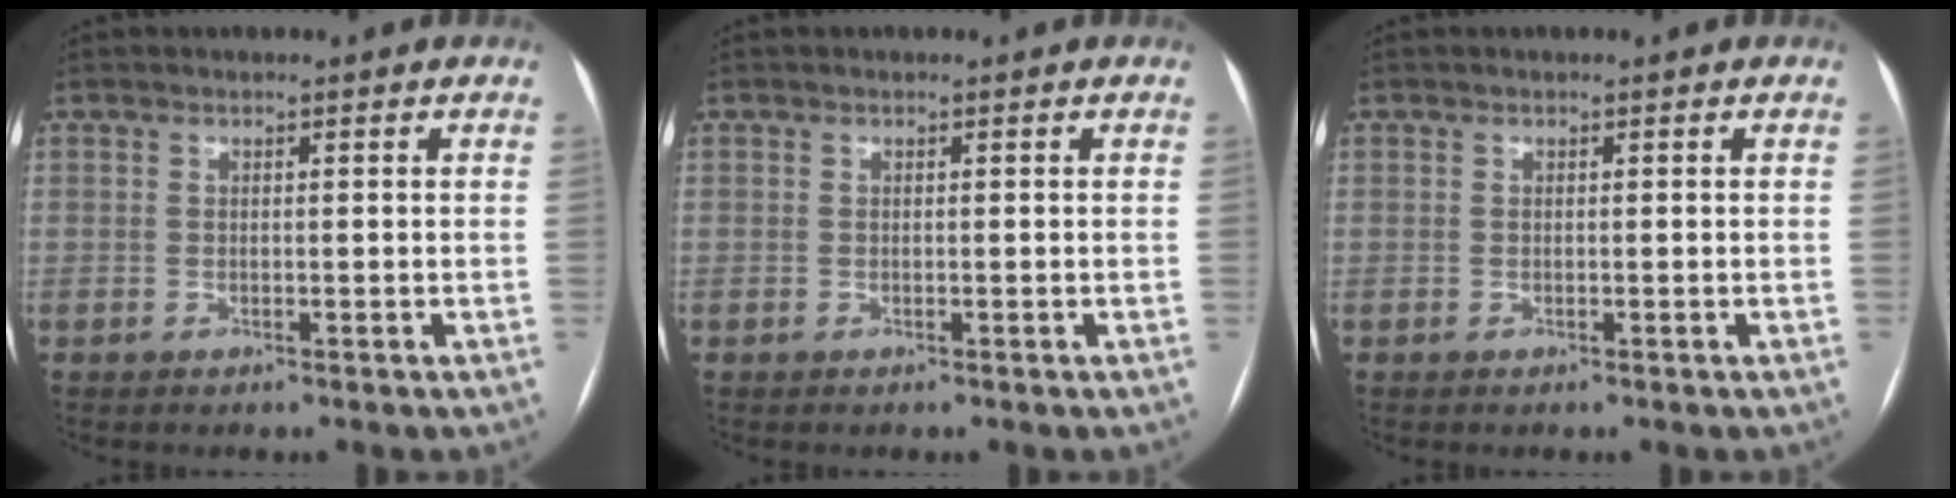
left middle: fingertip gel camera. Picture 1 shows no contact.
{"total": 0.0}
{"total": 0.0}